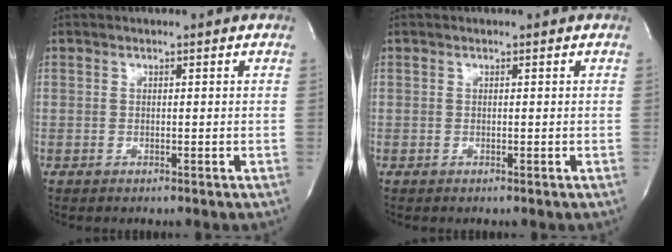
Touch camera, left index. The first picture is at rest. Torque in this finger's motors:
{"motor_torque": [0.00, 0.00, 0.00, 0.00]}